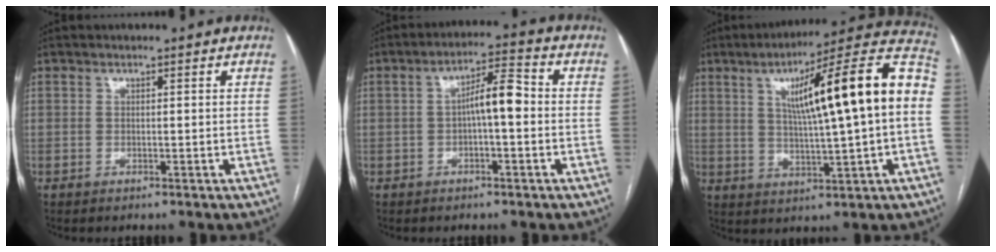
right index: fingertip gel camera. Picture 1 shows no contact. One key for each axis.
{"total": 6.1, "fx": -0.3, "fy": 1.4, "fz": 5.9, "tx": -0.098, "ty": 0.024, "tz": -0.006}
{"total": 20.4, "fx": 3.1, "fy": 1.0, "fz": 20.1, "tx": -0.295, "ty": 0.033, "tz": 0.038}